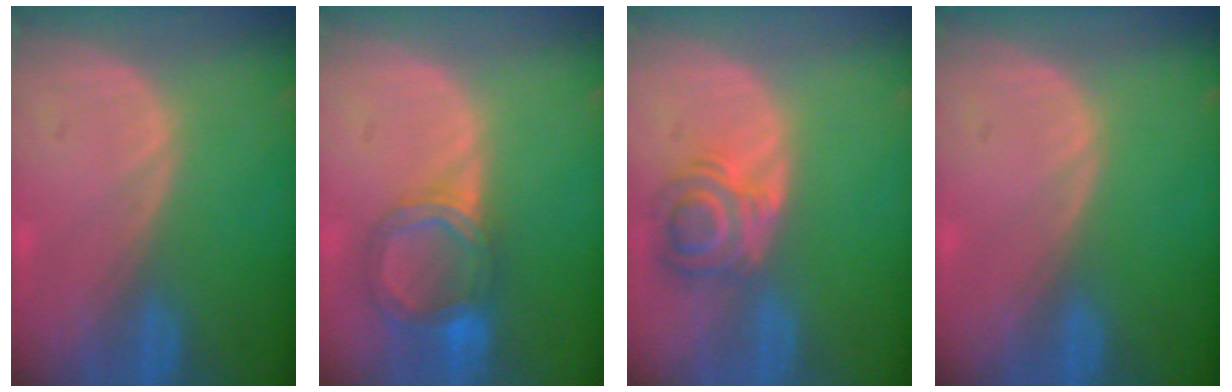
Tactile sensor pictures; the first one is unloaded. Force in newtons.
{"total": 6.5, "press": 5.8, "slide": 2.9}
{"total": 5.5, "press": 5.3, "slide": 1.4}
{"total": 0.0}